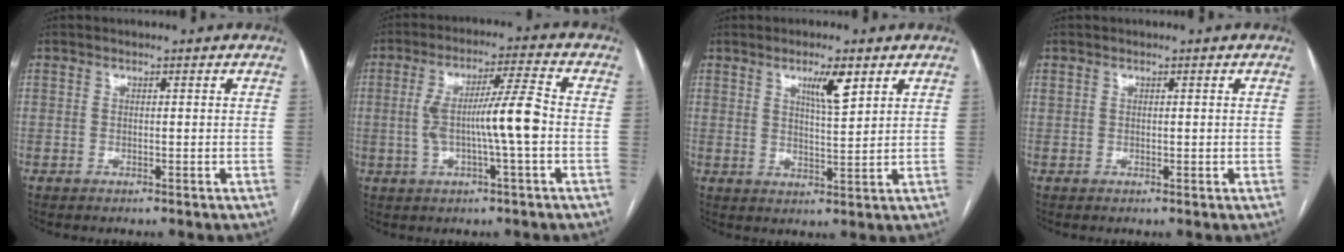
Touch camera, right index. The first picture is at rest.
{"total": 9.4, "force": [-1.0, 0.1, 9.4], "torque": [-0.172, 0.016, -0.019]}
{"total": 5.2, "force": [2.9, 0.7, 4.2], "torque": [-0.072, -0.003, 0.050]}
{"total": 0.7, "force": [0.3, 0.4, 0.5], "torque": [-0.010, 0.003, 0.010]}